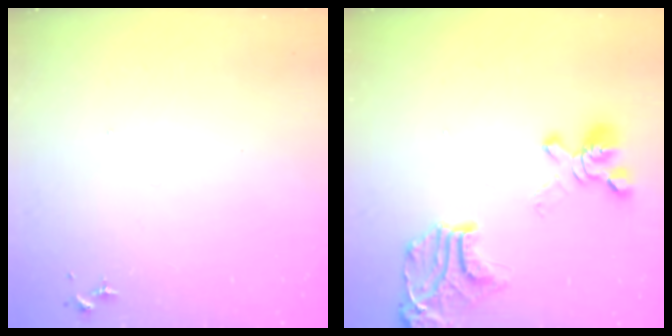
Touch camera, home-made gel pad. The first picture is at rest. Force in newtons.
{"total": 20.9, "press": 20.8, "slide": 2.0}